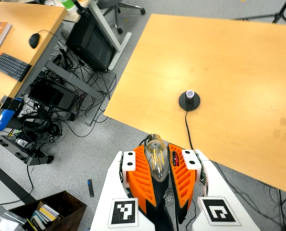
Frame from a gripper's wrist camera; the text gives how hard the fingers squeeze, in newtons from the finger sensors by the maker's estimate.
{"total": 19.4, "left": 24.5, "right": 14.3}